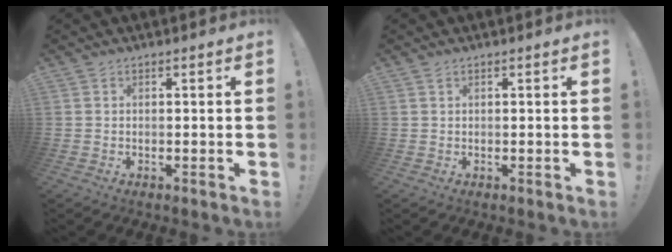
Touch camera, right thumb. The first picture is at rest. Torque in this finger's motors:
{"motor_torque": [0.02, -0.08, 0.14, -0.05, -0.04]}